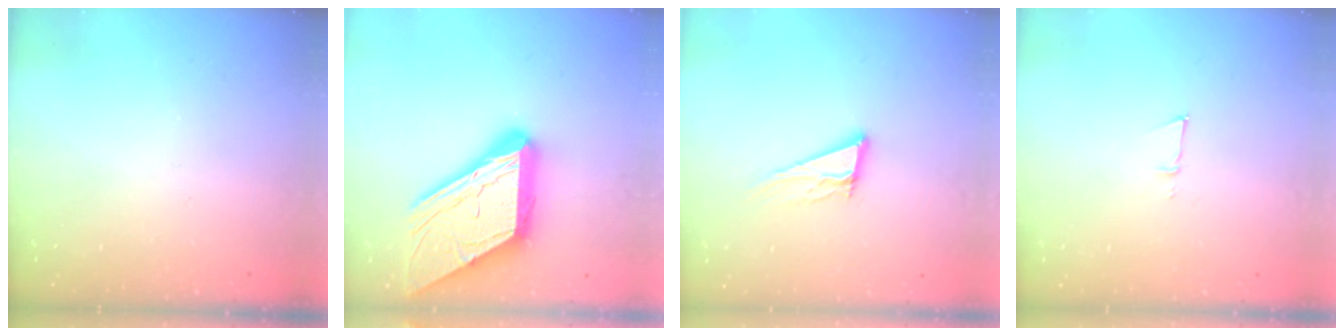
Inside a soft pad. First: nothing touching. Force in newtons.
{"total": 23.0, "press": 22.9, "slide": 2.4}
{"total": 12.4, "press": 11.9, "slide": 3.3}
{"total": 3.8, "press": 3.7, "slide": 1.0}